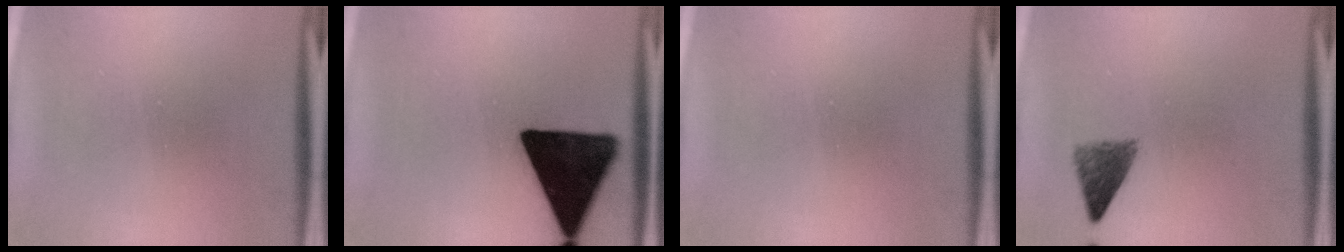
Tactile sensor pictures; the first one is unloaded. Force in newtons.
{"total": 18.1}
{"total": 0.0}
{"total": 3.3}